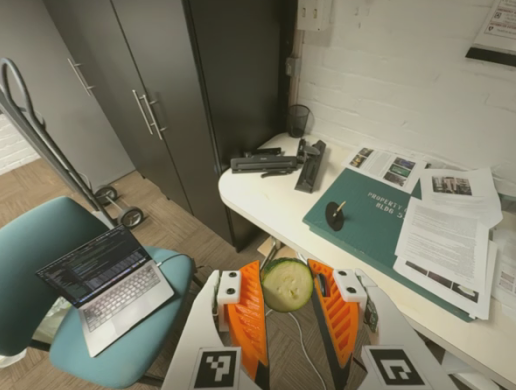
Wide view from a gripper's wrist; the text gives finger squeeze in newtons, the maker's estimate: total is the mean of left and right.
{"total": 11.1, "left": 11.0, "right": 11.2}